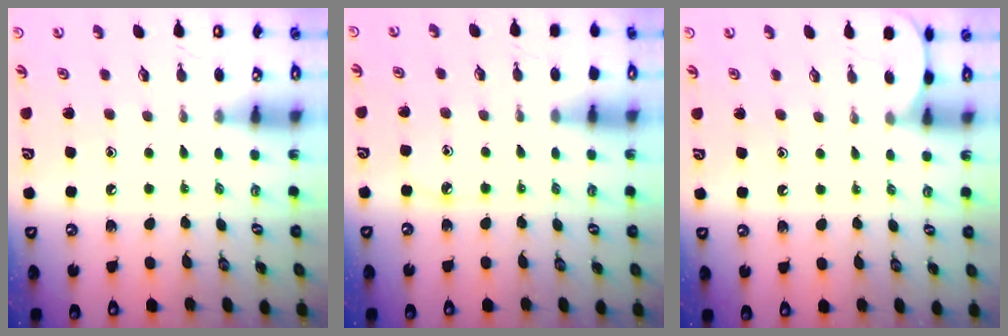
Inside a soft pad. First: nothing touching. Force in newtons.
{"total": 3.9, "press": 3.8, "slide": 0.5}
{"total": 0.9, "press": 0.9, "slide": 0.2}